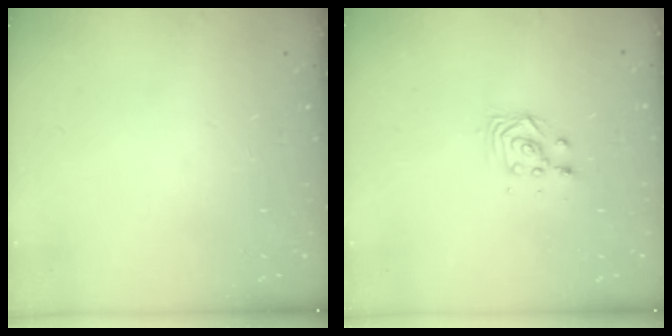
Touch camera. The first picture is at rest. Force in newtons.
{"total": 3.0, "press": 3.0, "slide": 0.0}